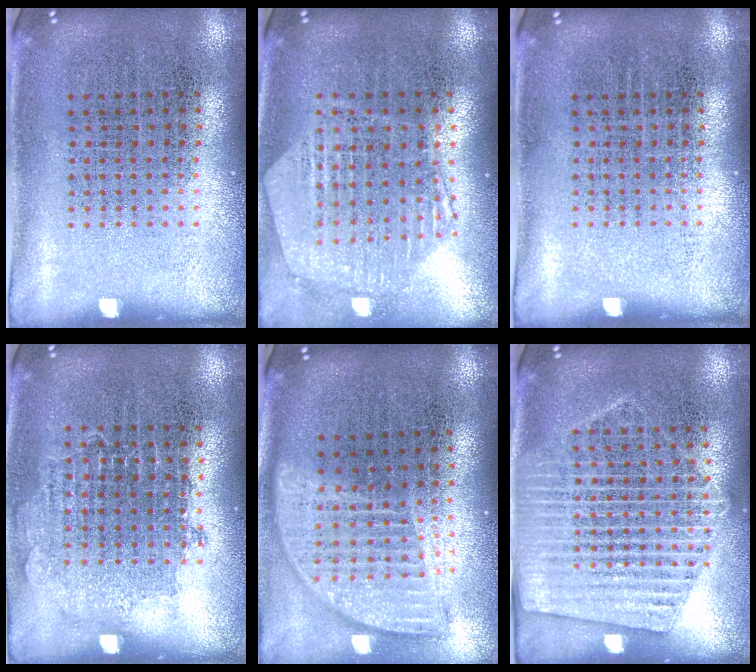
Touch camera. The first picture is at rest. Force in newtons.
{"total": 1.2, "press": 1.2, "slide": 0.1}
{"total": 0.0}
{"total": 0.8, "press": 0.8, "slide": 0.3}
{"total": 1.9, "press": 1.5, "slide": 1.1}
{"total": 2.0, "press": 1.8, "slide": 0.9}